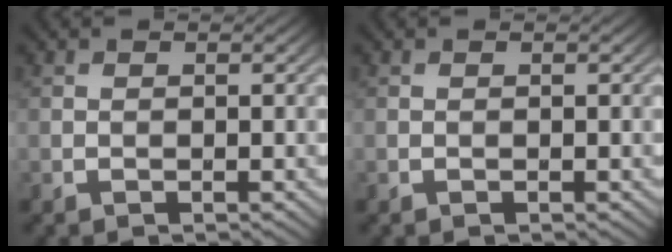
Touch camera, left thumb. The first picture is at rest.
{"total": 0.0}